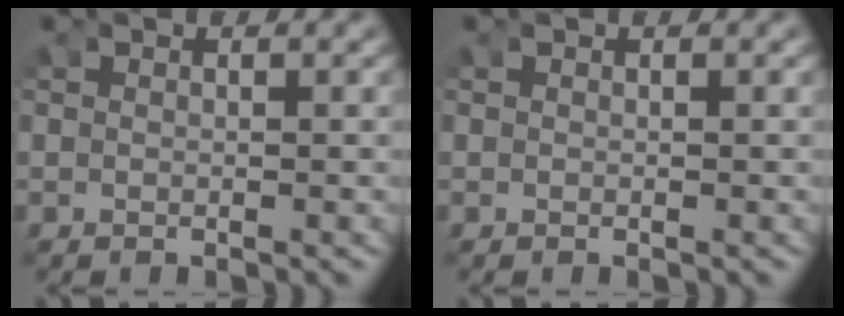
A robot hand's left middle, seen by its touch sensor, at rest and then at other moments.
{"total": 0.0}